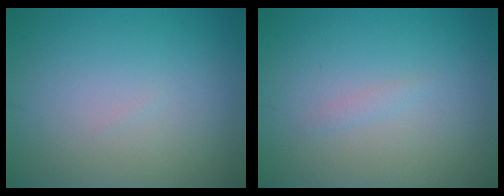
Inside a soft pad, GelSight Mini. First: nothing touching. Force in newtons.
{"total": 0.6, "press": 0.6, "slide": 0.0}